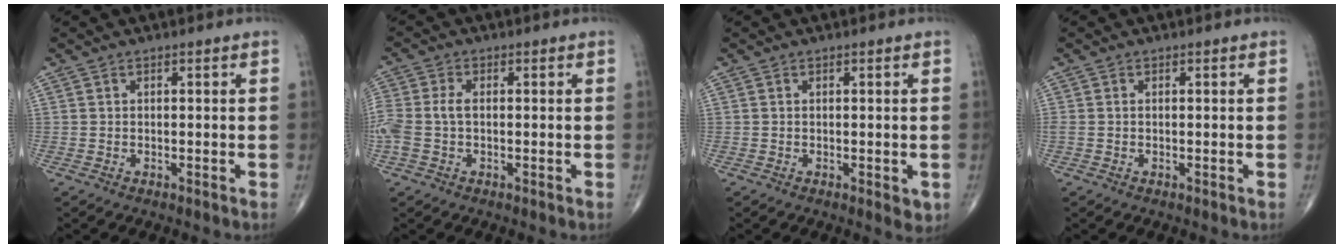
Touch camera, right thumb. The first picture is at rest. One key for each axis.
{"total": 6.7, "fx": -0.5, "fy": 4.1, "fz": 5.2, "tx": -0.149, "ty": 0.011, "tz": -0.010}
{"total": 1.9, "fx": -0.3, "fy": 0.8, "fz": 1.7, "tx": -0.016, "ty": -0.004, "tz": -0.003}
{"total": 0.9, "fx": 0.0, "fy": 0.6, "fz": 0.7, "tx": -0.021, "ty": 0.003, "tz": 0.002}